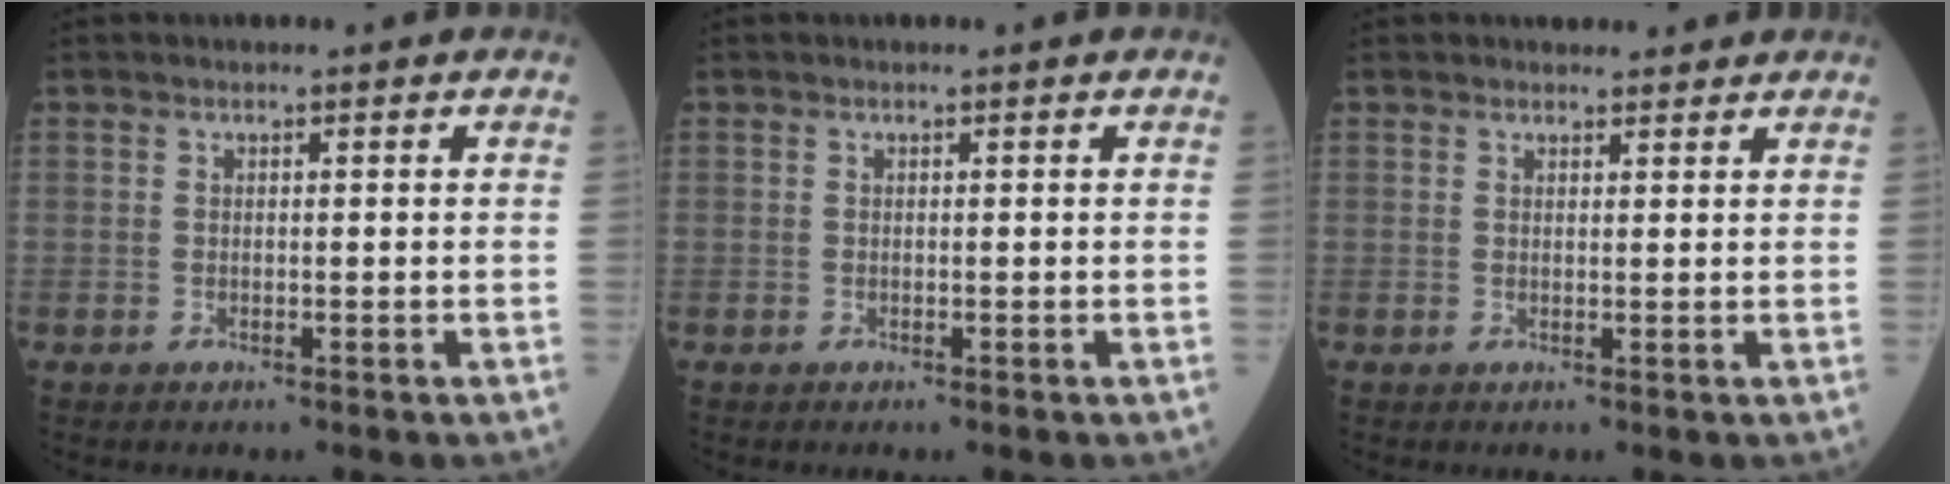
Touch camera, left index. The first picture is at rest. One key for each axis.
{"total": 0.0}
{"total": 2.2, "fx": 2.0, "fy": 0.8, "fz": 0.2, "tx": -0.006, "ty": 0.007, "tz": 0.027}